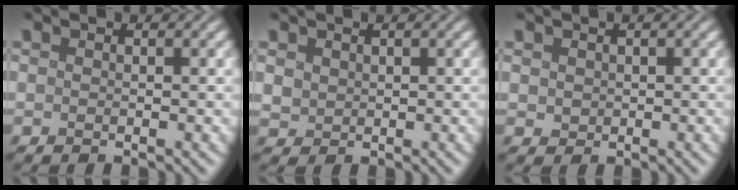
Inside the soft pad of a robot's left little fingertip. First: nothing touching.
{"total": 1.2, "force": [0.3, 1.1, 0.3], "torque": [-0.009, -0.004, 0.012]}
{"total": 1.0, "force": [0.1, 0.9, 0.3], "torque": [-0.007, -0.001, 0.003]}